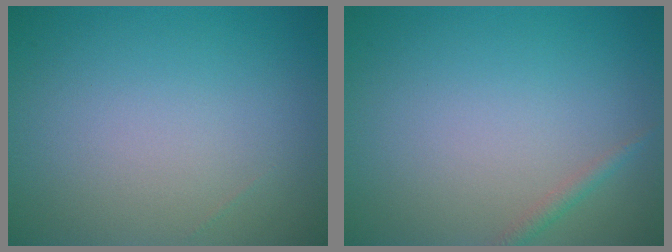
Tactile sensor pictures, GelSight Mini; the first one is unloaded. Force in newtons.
{"total": 1.0, "press": 1.0, "slide": 0.0}